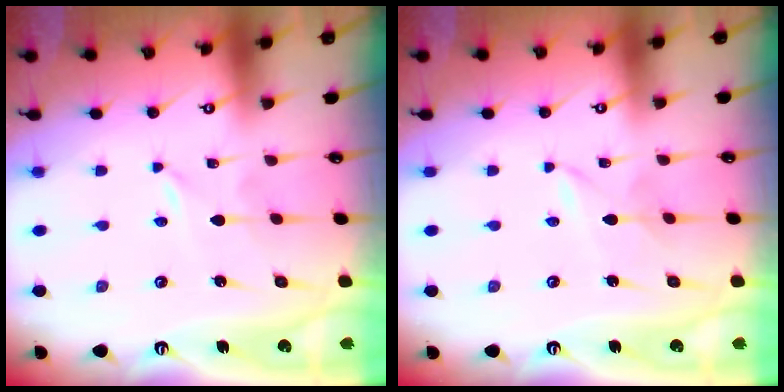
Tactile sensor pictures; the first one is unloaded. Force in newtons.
{"total": 1.3, "press": 1.3, "slide": 0.1}